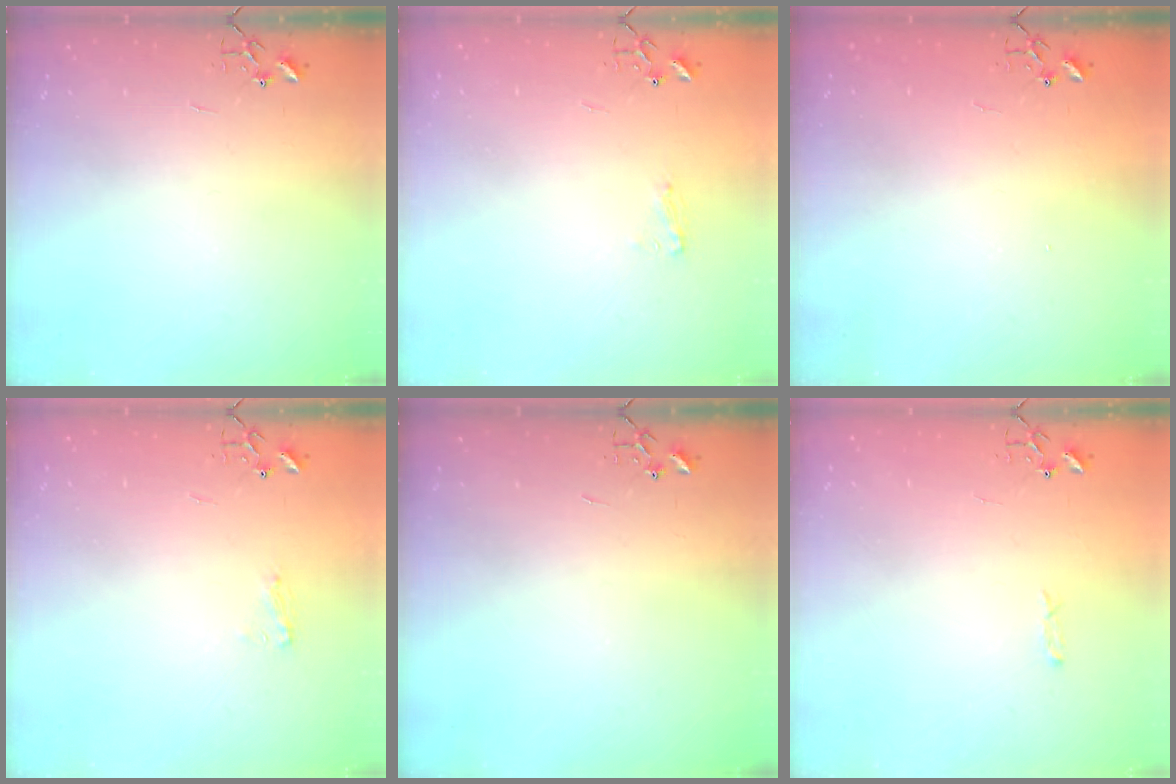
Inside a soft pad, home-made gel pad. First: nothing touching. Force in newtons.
{"total": 5.7, "press": 5.7, "slide": 0.7}
{"total": 1.1, "press": 1.1, "slide": 0.1}
{"total": 5.7, "press": 5.7, "slide": 0.7}
{"total": 0.0}
{"total": 3.3, "press": 3.3, "slide": 0.4}